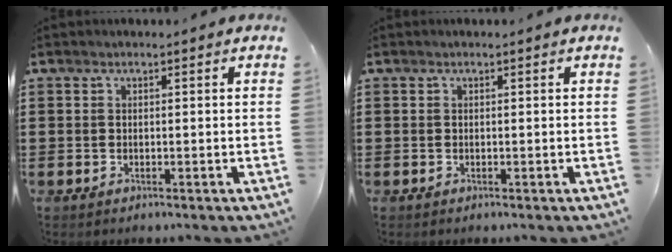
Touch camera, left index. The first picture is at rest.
{"total": 0.0}